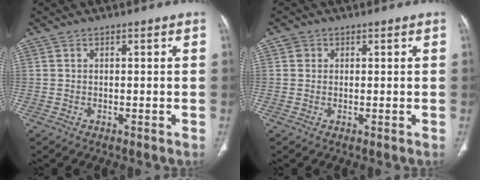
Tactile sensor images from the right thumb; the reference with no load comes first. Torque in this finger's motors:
{"motor_torque": [-0.05, -0.09, 0.36, 0.25, -0.04]}